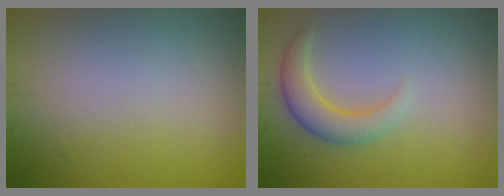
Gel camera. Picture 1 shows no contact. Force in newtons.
{"total": 2.9, "press": 2.9, "slide": 0.1}